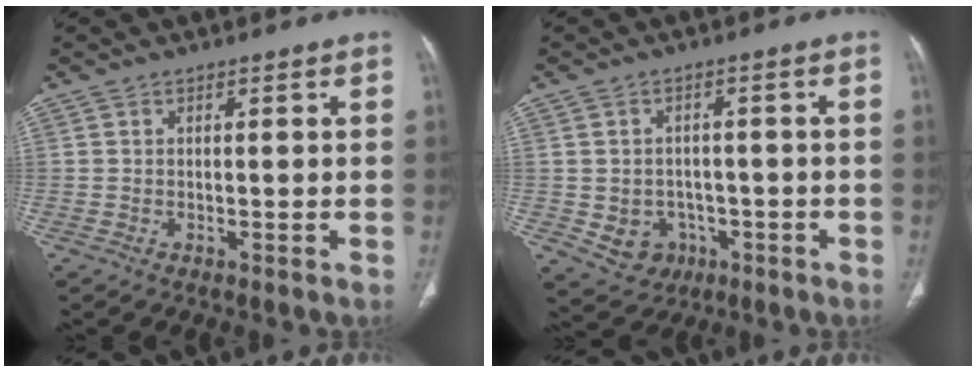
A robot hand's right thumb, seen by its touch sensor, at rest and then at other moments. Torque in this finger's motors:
{"motor_torque": [-0.28, 0.06, -0.05, 0.43, 0.12]}